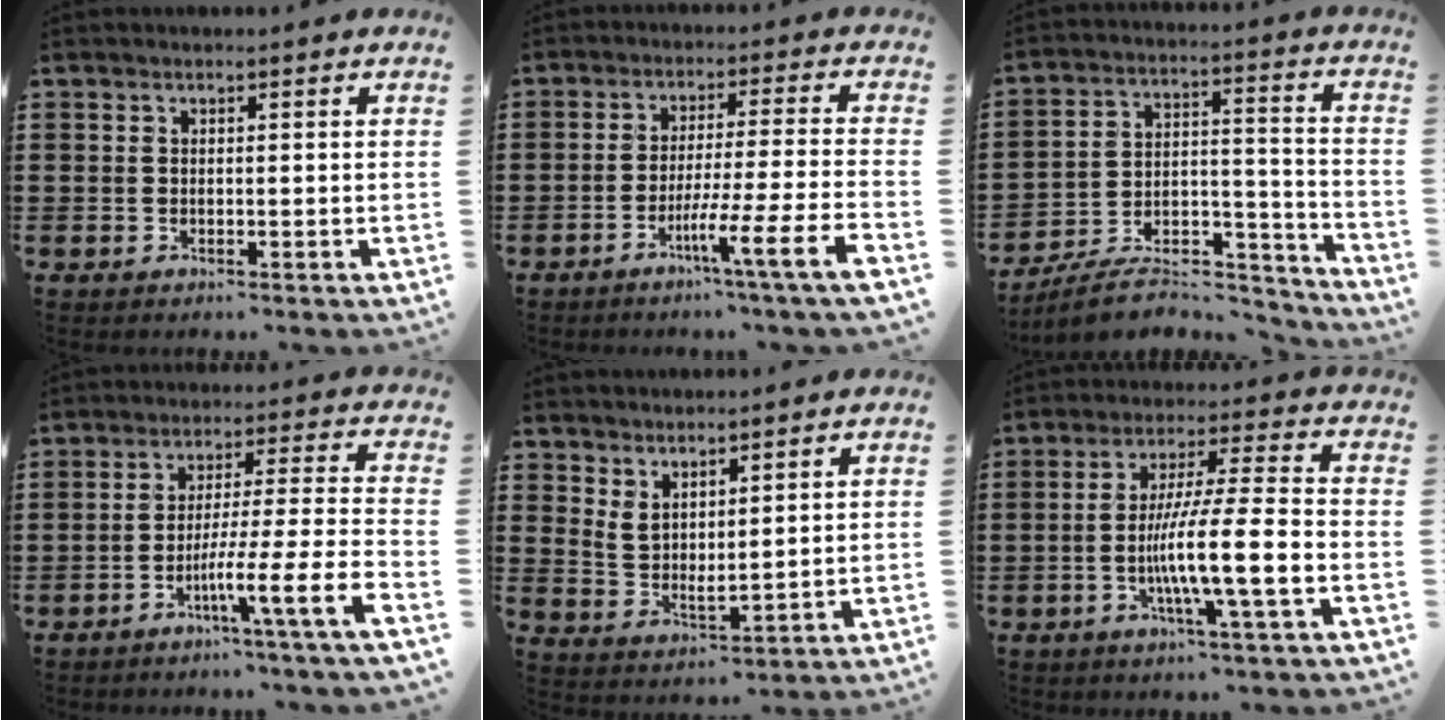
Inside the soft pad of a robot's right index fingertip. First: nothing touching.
{"total": 9.1, "force": [-5.0, -0.8, 7.5], "torque": [-0.123, -0.006, -0.092]}
{"total": 8.8, "force": [-7.6, 2.7, 3.6], "torque": [-0.057, 0.021, -0.142]}
{"total": 9.4, "force": [-5.3, -0.7, 7.8], "torque": [-0.131, -0.014, -0.100]}
{"total": 3.1, "force": [3.1, 0.3, 0.4], "torque": [-0.020, -0.009, 0.057]}
{"total": 10.4, "force": [-3.2, 0.5, 9.9], "torque": [-0.178, -0.005, -0.062]}